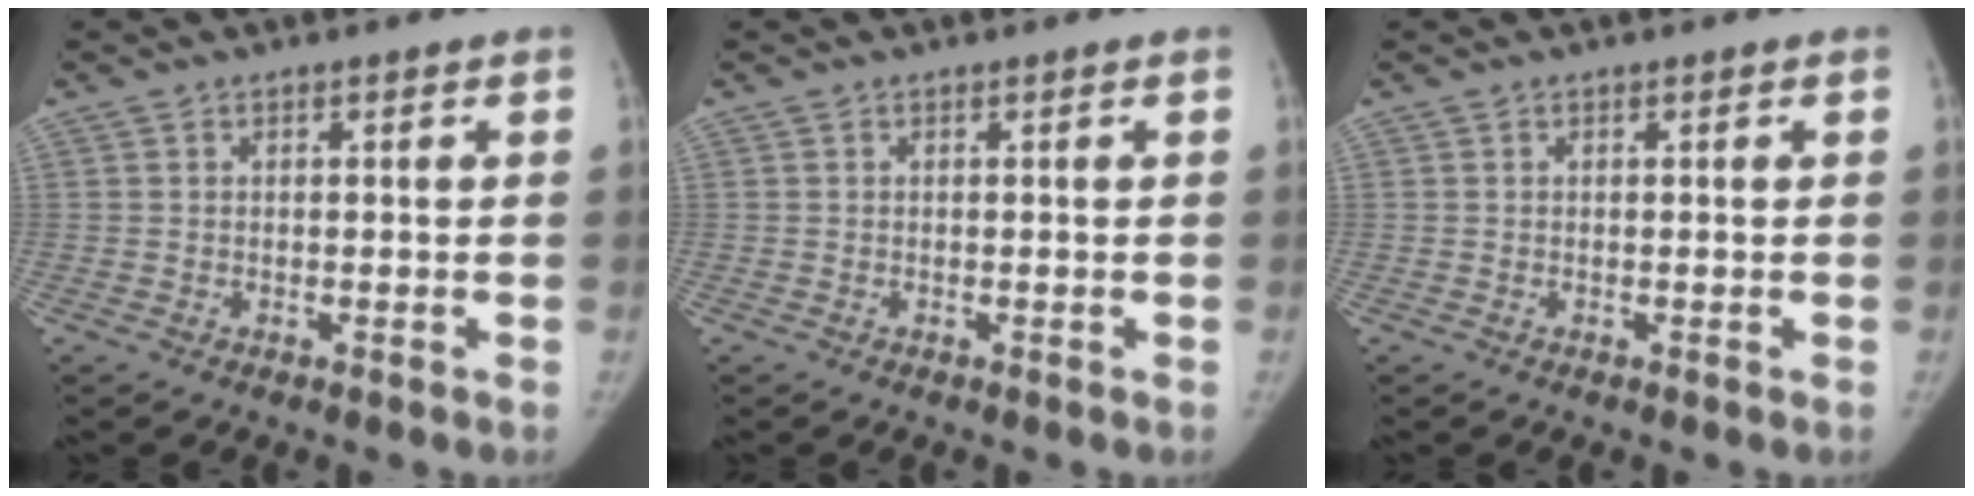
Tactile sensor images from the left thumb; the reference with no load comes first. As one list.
[{"total": 0.0}, {"total": 0.0}]